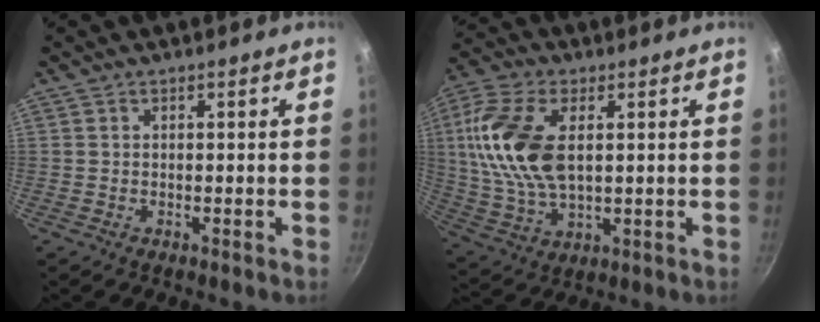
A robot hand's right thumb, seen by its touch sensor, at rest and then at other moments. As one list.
[{"total": 16.7, "force": [3.2, 9.3, 13.6], "torque": [-0.266, -0.004, 0.060]}]